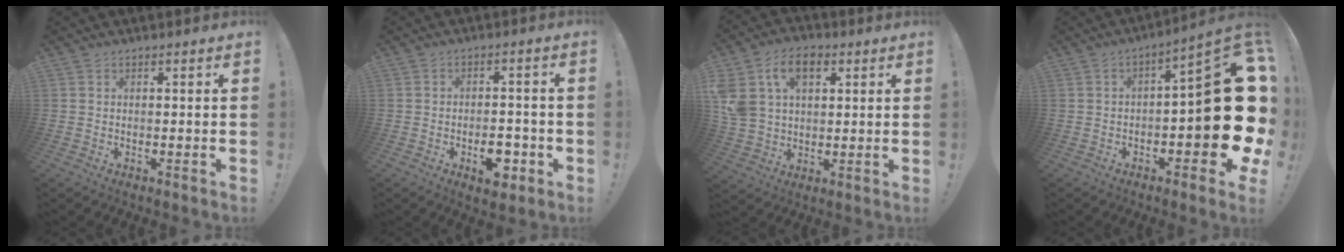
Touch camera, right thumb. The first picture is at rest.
{"total": 7.4, "force": [-3.3, 4.3, 5.1], "torque": [-0.063, 0.020, -0.049]}
{"total": 14.5, "force": [5.8, 9.8, 9.0], "torque": [-0.163, -0.013, 0.110]}
{"total": 20.0, "force": [-2.3, 6.7, 18.7], "torque": [-0.230, 0.007, -0.036]}